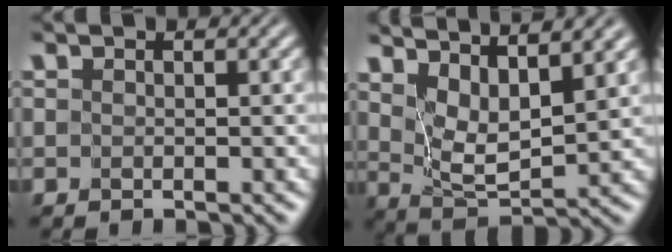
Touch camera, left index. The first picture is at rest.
{"total": 6.7, "force": [4.8, 1.9, 4.2], "torque": [-0.086, 0.003, 0.074]}